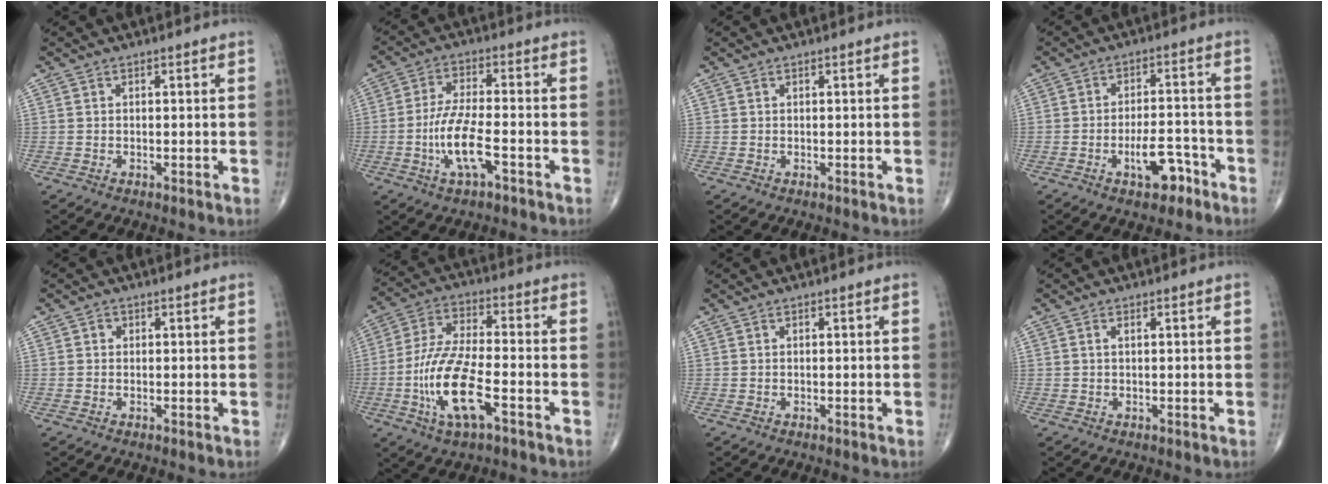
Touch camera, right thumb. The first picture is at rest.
{"total": 9.1, "force": [-3.1, 2.8, 8.0], "torque": [-0.170, 0.018, -0.058]}
{"total": 0.0}
{"total": 7.0, "force": [-3.8, 3.3, 4.9], "torque": [-0.063, 0.035, -0.056]}
{"total": 1.0, "force": [0.2, 0.9, 0.3], "torque": [0.002, 0.002, 0.002]}
{"total": 14.5, "force": [-4.9, 5.1, 12.6], "torque": [-0.262, 0.023, -0.091]}
{"total": 0.0}
{"total": 0.9, "force": [0.3, 0.4, 0.7], "torque": [-0.020, 0.006, 0.006]}